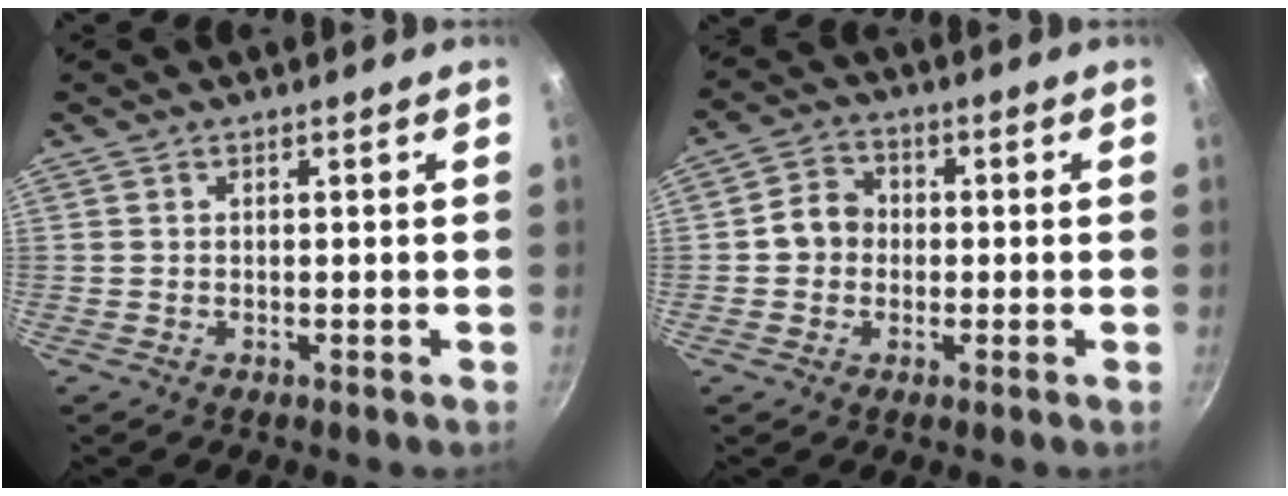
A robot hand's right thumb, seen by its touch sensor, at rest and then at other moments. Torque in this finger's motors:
{"motor_torque": [-0.23, 0.27, 0.03, -0.06, 0.03]}